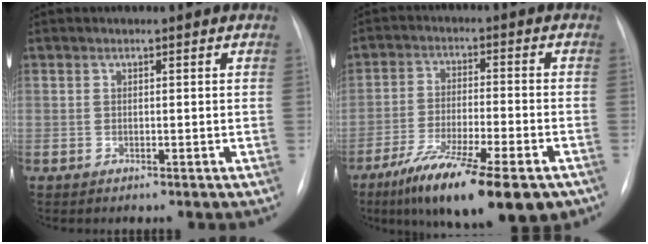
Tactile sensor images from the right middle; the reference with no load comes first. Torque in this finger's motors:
{"motor_torque": [1.22, -0.91, 0.32, 0.11]}